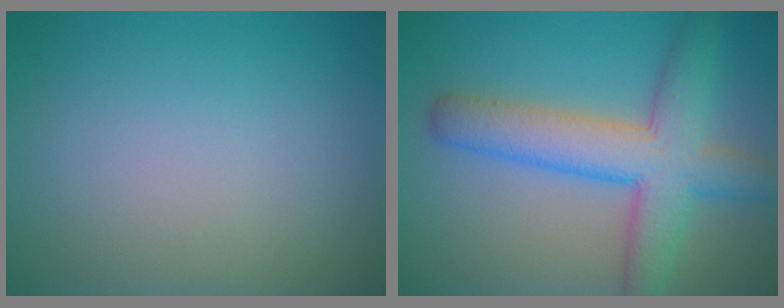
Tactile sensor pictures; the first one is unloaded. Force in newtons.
{"total": 7.2, "press": 7.2, "slide": 0.2}